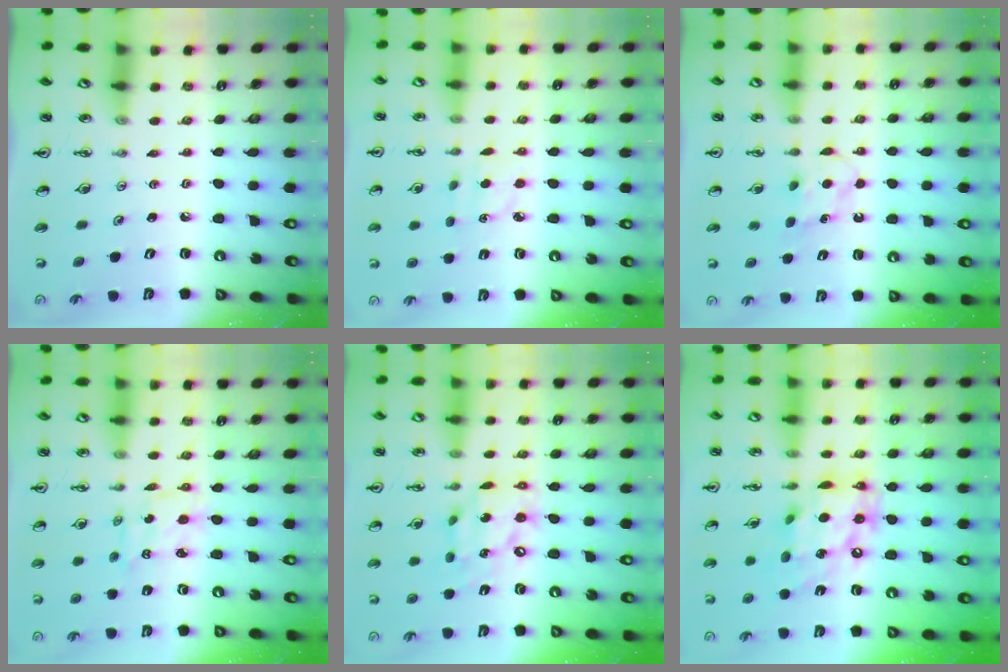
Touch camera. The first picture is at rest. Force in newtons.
{"total": 3.1, "press": 3.0, "slide": 0.7}
{"total": 5.1, "press": 5.0, "slide": 0.8}
{"total": 2.4, "press": 2.4, "slide": 0.1}
{"total": 13.0, "press": 12.9, "slide": 1.5}
{"total": 16.4, "press": 16.3, "slide": 1.6}